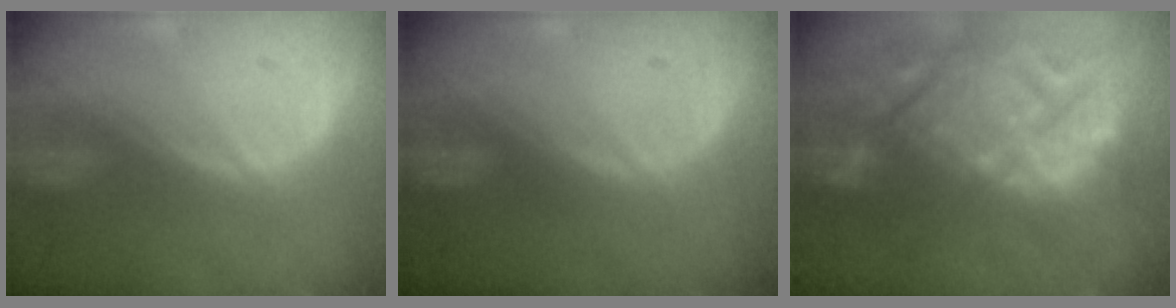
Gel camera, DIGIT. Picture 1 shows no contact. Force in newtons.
{"total": 0.0}
{"total": 15.4, "press": 13.2, "slide": 8.0}